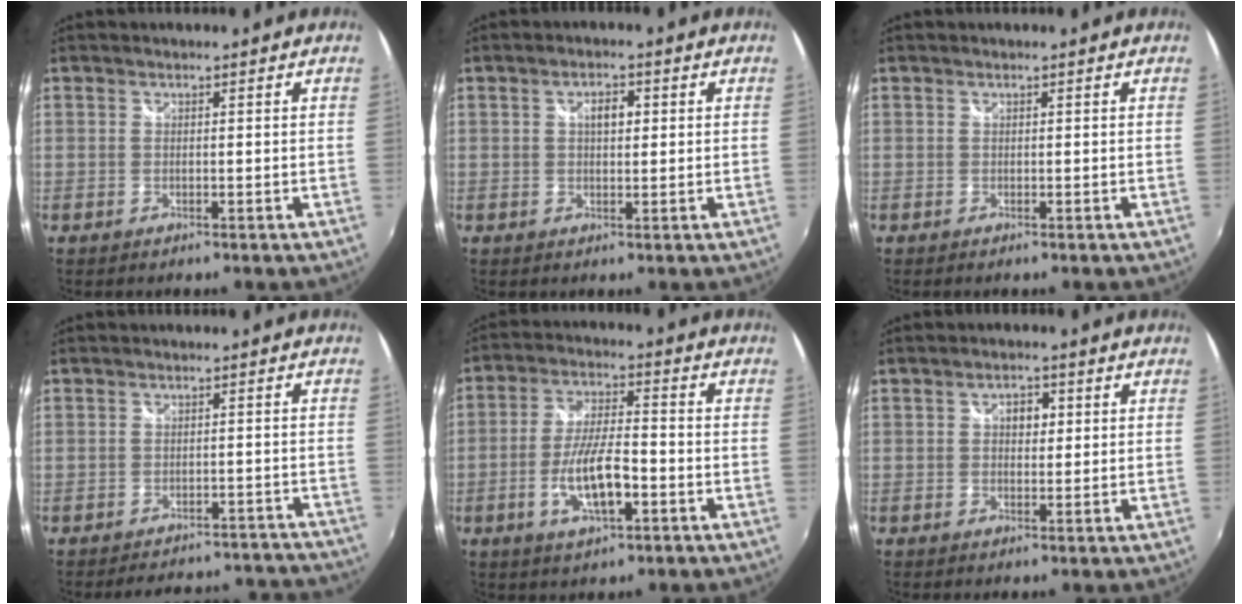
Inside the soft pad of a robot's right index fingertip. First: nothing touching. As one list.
[{"total": 3.0, "force": [0.8, 1.5, 2.6], "torque": [-0.041, 0.008, 0.012]}, {"total": 0.0}, {"total": 12.7, "force": [-11.8, 4.3, 2.2], "torque": [-0.039, 0.043, -0.131]}, {"total": 10.2, "force": [-3.6, 3.0, 9.0], "torque": [-0.177, -0.004, -0.061]}, {"total": 3.1, "force": [0.7, 2.0, 2.2], "torque": [-0.031, 0.009, 0.010]}]